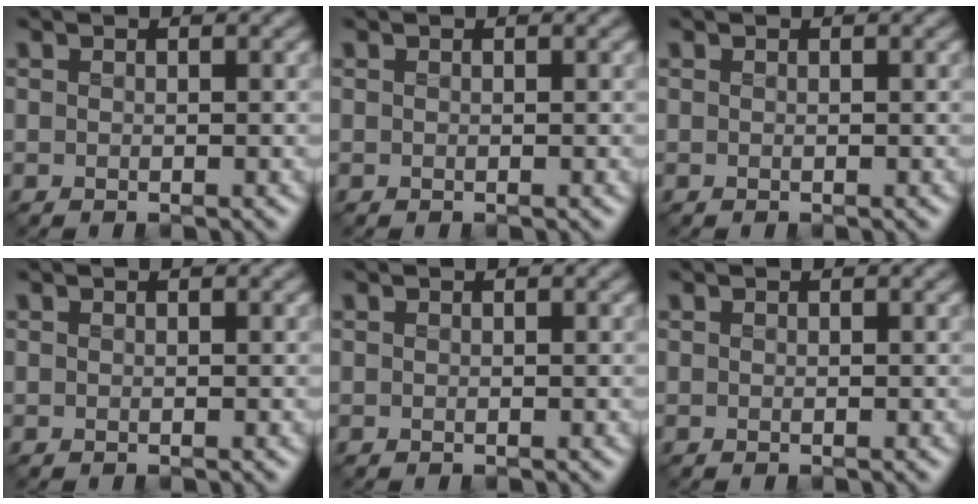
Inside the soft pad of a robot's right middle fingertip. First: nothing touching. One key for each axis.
{"total": 0.0}
{"total": 0.0}
{"total": 0.0}
{"total": 0.0}
{"total": 0.0}